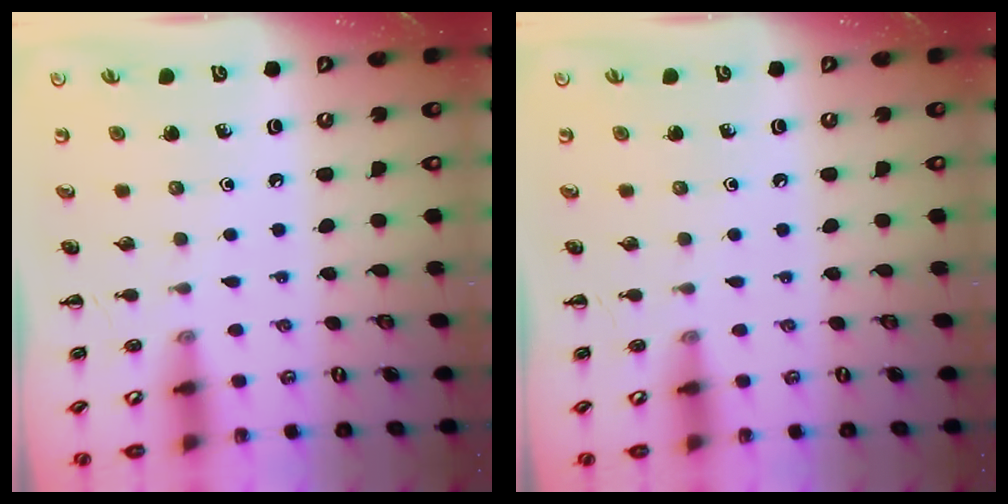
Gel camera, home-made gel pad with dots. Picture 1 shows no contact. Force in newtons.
{"total": 0.0}